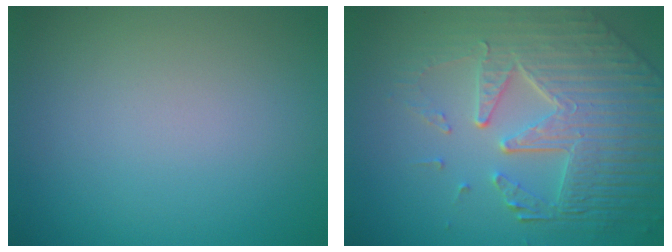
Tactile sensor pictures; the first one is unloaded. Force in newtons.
{"total": 8.4, "press": 5.8, "slide": 6.1}